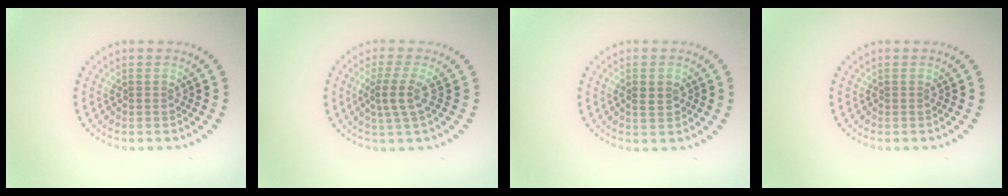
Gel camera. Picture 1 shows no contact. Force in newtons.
{"total": 2.5, "press": 1.8, "slide": 1.7}
{"total": 1.3, "press": 1.3, "slide": 0.1}
{"total": 0.0}